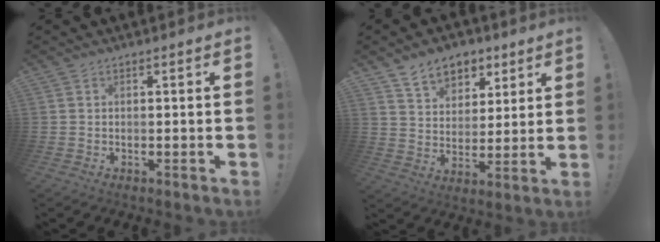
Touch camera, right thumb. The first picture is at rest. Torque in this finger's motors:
{"motor_torque": [-0.12, 0.29, -0.10, 0.30, 0.07]}